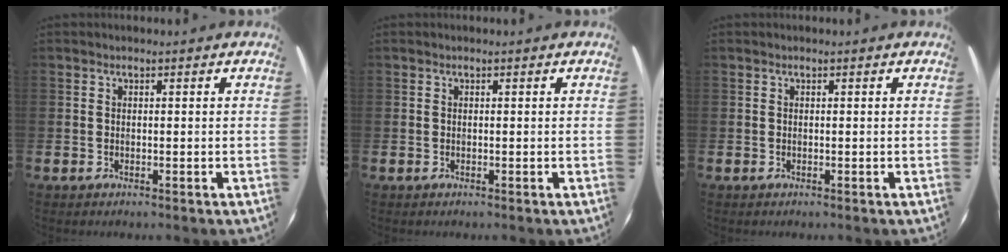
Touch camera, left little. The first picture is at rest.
{"total": 0.0}
{"total": 0.0}